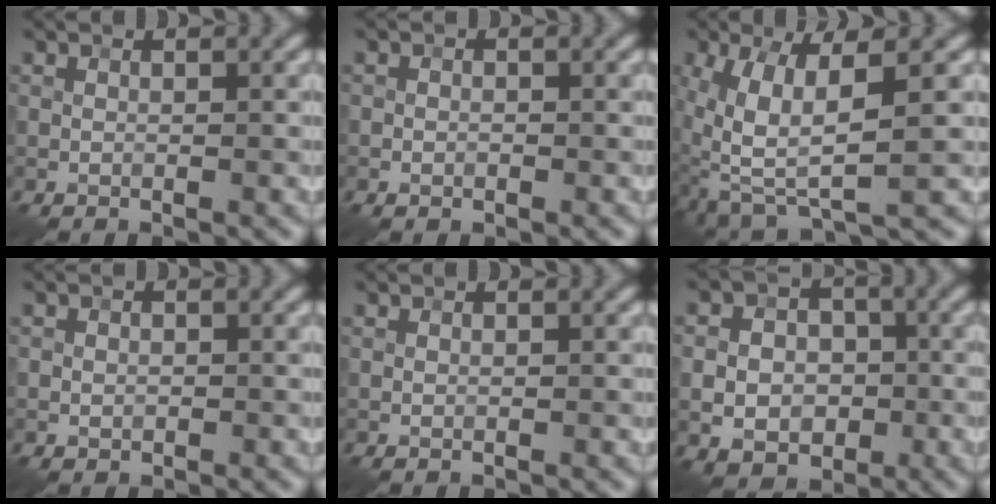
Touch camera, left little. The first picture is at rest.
{"total": 0.7, "force": [-0.2, 0.6, 0.2], "torque": [0.000, -0.002, -0.005]}
{"total": 8.4, "force": [0.0, 3.6, 7.6], "torque": [-0.161, -0.010, -0.007]}
{"total": 0.9, "force": [-0.1, 0.9, 0.3], "torque": [-0.005, -0.002, -0.002]}
{"total": 0.0}
{"total": 7.6, "force": [-1.3, 6.3, 4.1], "torque": [-0.052, -0.002, -0.034]}